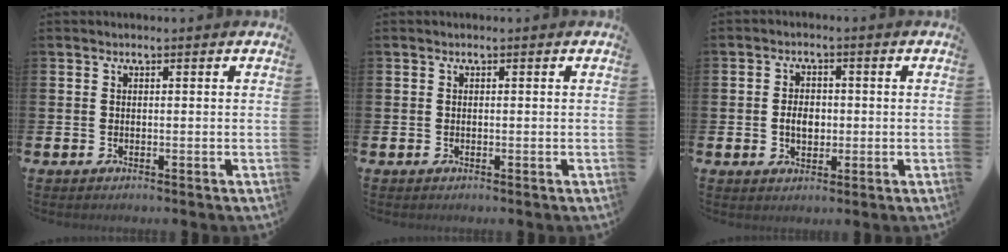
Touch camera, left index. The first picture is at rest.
{"total": 0.0}
{"total": 3.6, "force": [-0.3, 2.5, 2.5], "torque": [-0.033, 0.002, -0.011]}